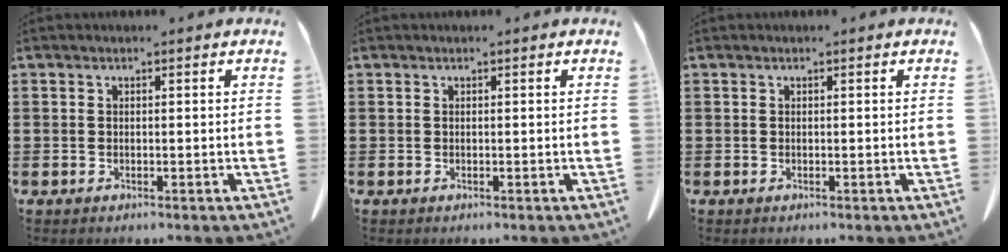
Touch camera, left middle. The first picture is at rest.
{"total": 0.0}
{"total": 0.0}